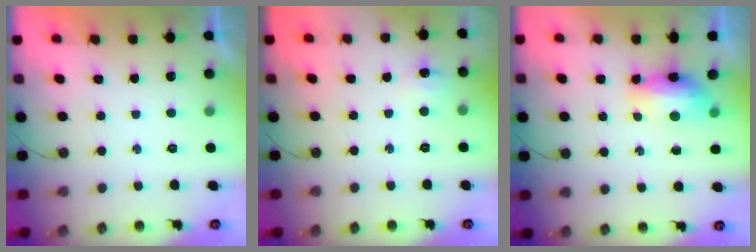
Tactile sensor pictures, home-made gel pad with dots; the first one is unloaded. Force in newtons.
{"total": 5.7, "press": 5.6, "slide": 0.8}
{"total": 15.0, "press": 9.9, "slide": 11.3}